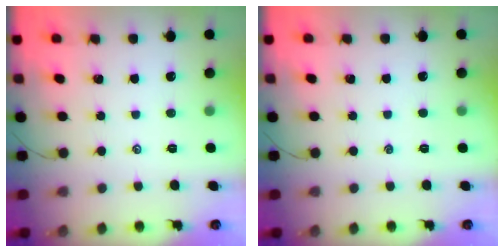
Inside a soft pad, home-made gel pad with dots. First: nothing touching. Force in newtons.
{"total": 0.0}